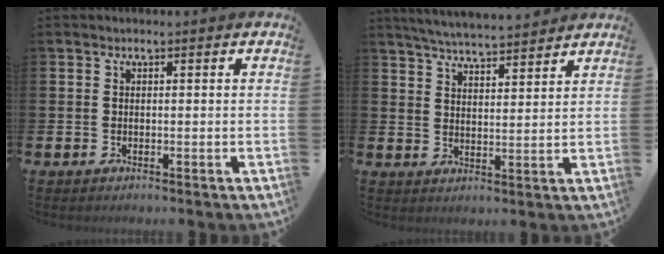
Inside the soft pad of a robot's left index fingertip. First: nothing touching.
{"total": 5.0, "force": [4.9, 0.0, 0.6], "torque": [-0.034, -0.029, 0.088]}